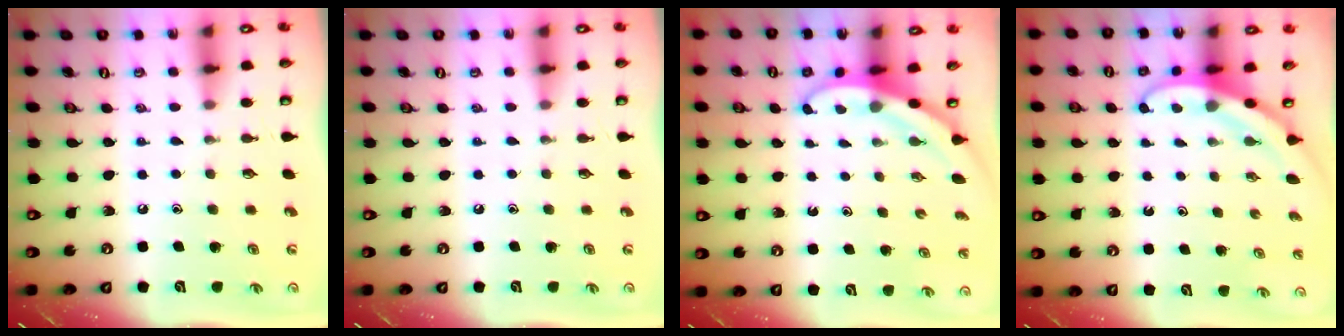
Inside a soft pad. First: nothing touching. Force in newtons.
{"total": 0.0}
{"total": 3.2, "press": 3.2, "slide": 0.2}
{"total": 3.8, "press": 3.8, "slide": 0.3}